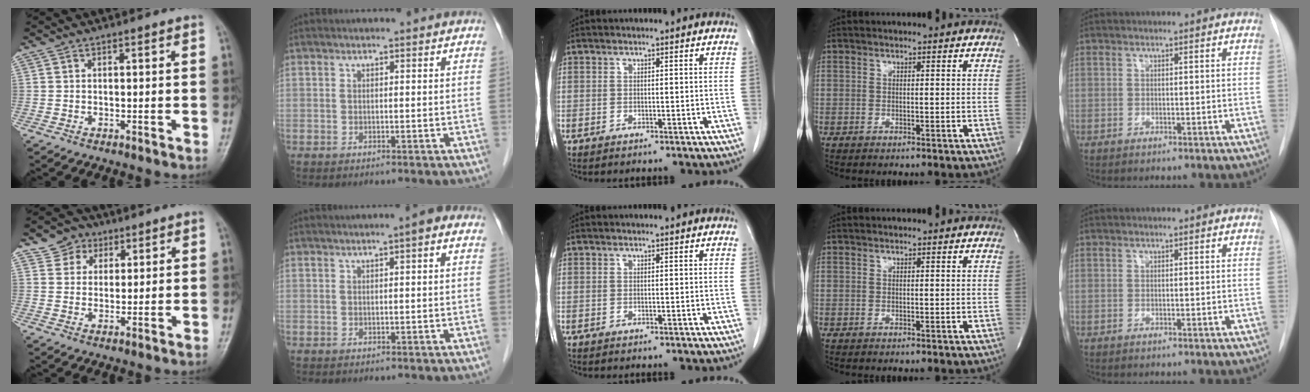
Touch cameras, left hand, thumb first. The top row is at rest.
{"thumb": {"total": 5.3, "force": [2.8, 4.4, 0.9], "torque": [0.013, -0.011, 0.045]}, "index": {"total": 1.8, "force": [0.6, 0.3, 1.6], "torque": [-0.023, 0.006, 0.006]}}